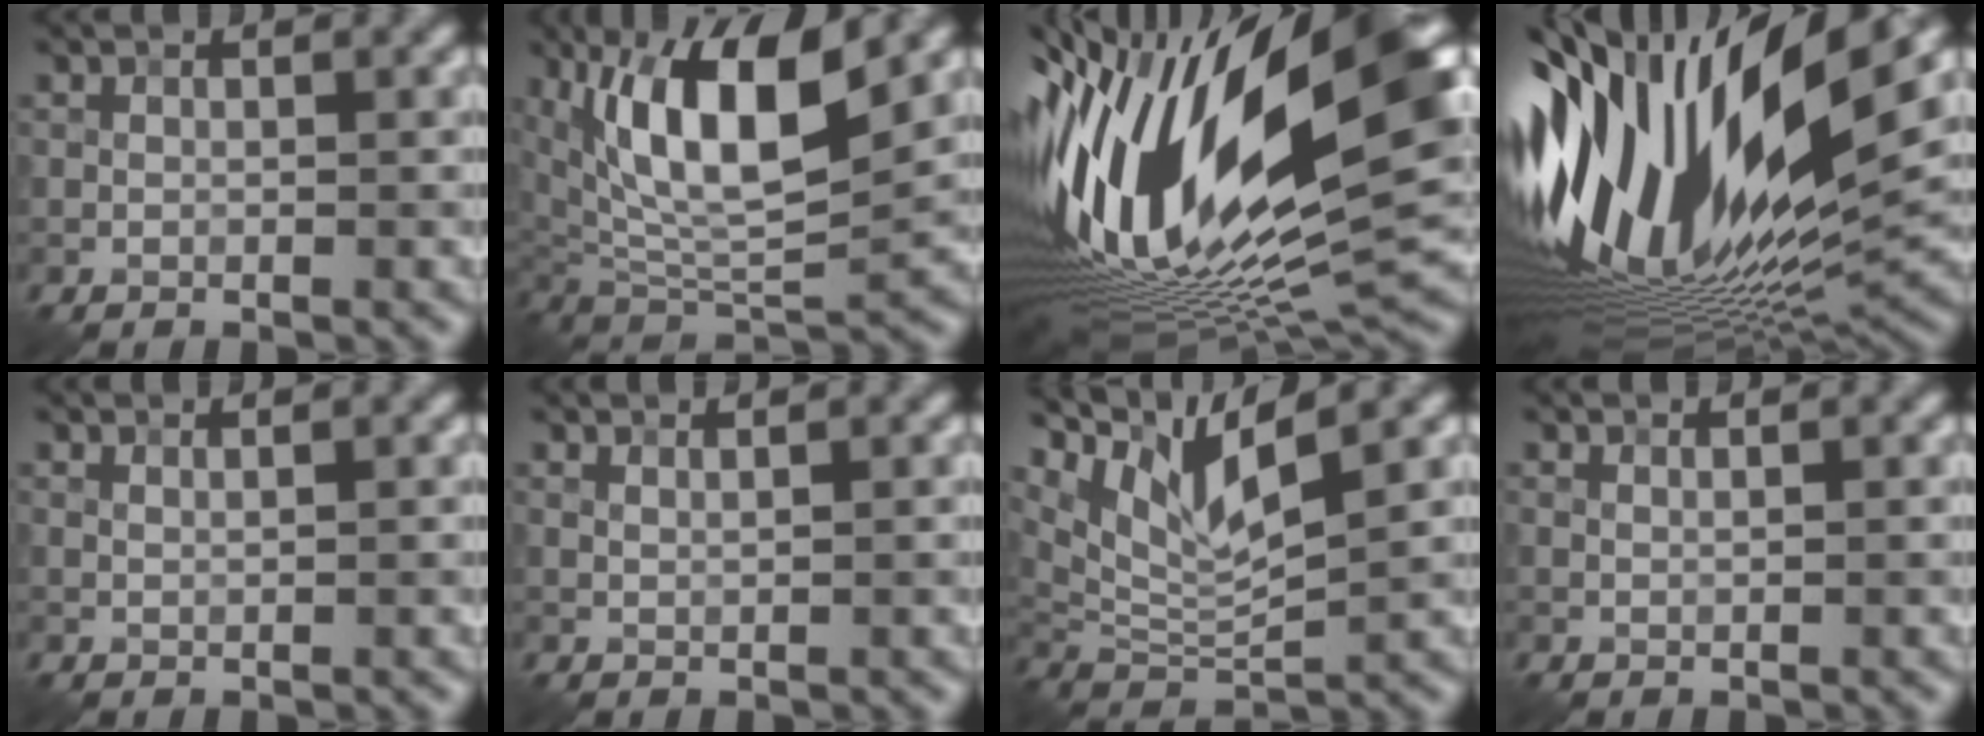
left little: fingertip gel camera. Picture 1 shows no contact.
{"total": 11.6, "force": [4.5, 4.4, 9.7], "torque": [-0.165, 0.003, 0.079]}
{"total": 19.3, "force": [1.8, 7.8, 17.6], "torque": [-0.339, -0.024, 0.029]}
{"total": 18.7, "force": [3.7, 7.2, 16.8], "torque": [-0.322, -0.015, 0.052]}
{"total": 1.0, "force": [0.8, 0.2, 0.5], "torque": [-0.006, -0.006, 0.005]}
{"total": 1.3, "force": [1.0, 0.3, 0.7], "torque": [-0.009, -0.005, 0.008]}
{"total": 6.7, "force": [4.1, 1.7, 5.1], "torque": [-0.107, -0.003, 0.081]}
{"total": 0.7, "force": [0.6, 0.1, 0.3], "torque": [-0.007, -0.007, 0.004]}